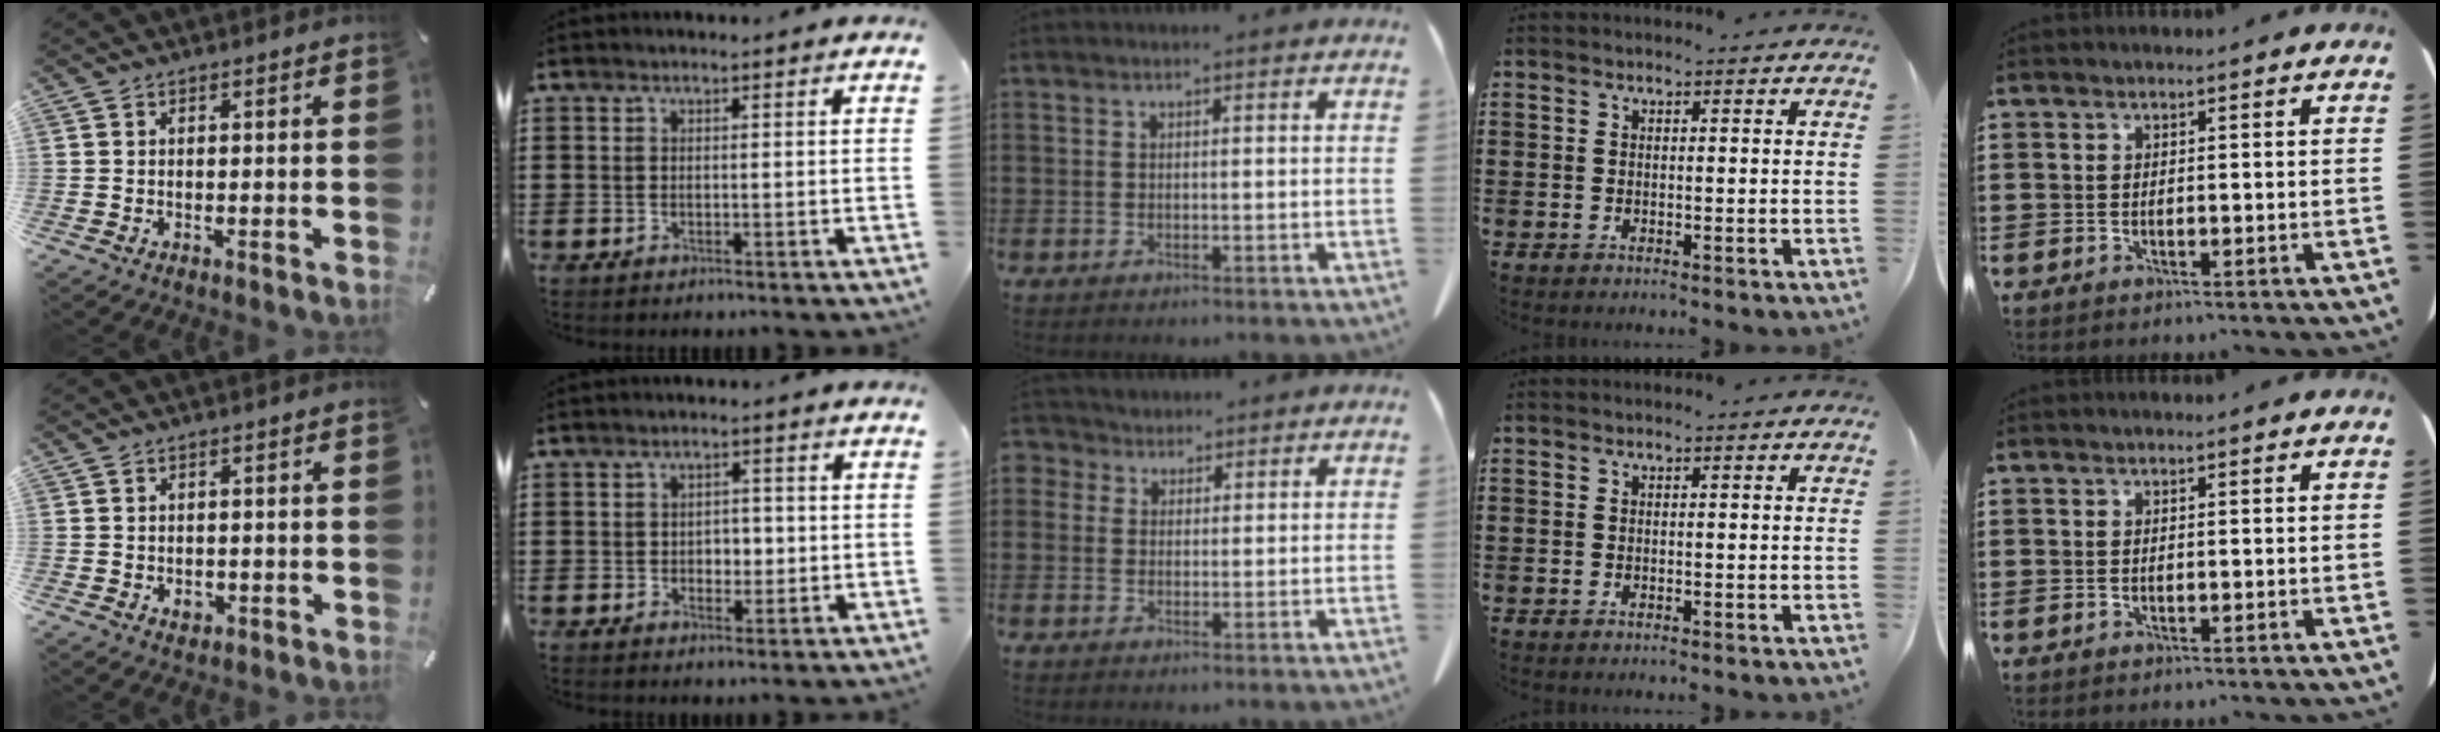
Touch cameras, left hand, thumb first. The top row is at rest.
{"thumb": {"total": 2.1, "force": [-0.6, 1.7, 1.1], "torque": [-0.019, 0.003, -0.011]}, "index": {"total": 2.4, "force": [-0.2, 1.9, 1.4], "torque": [-0.025, 0.004, -0.010]}, "middle": {"total": 2.7, "force": [1.7, 2.1, 0.3], "torque": [-0.011, 0.008, 0.030]}}